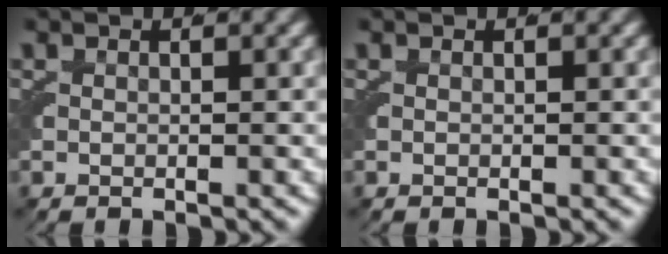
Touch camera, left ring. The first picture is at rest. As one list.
[{"total": 0.0}]